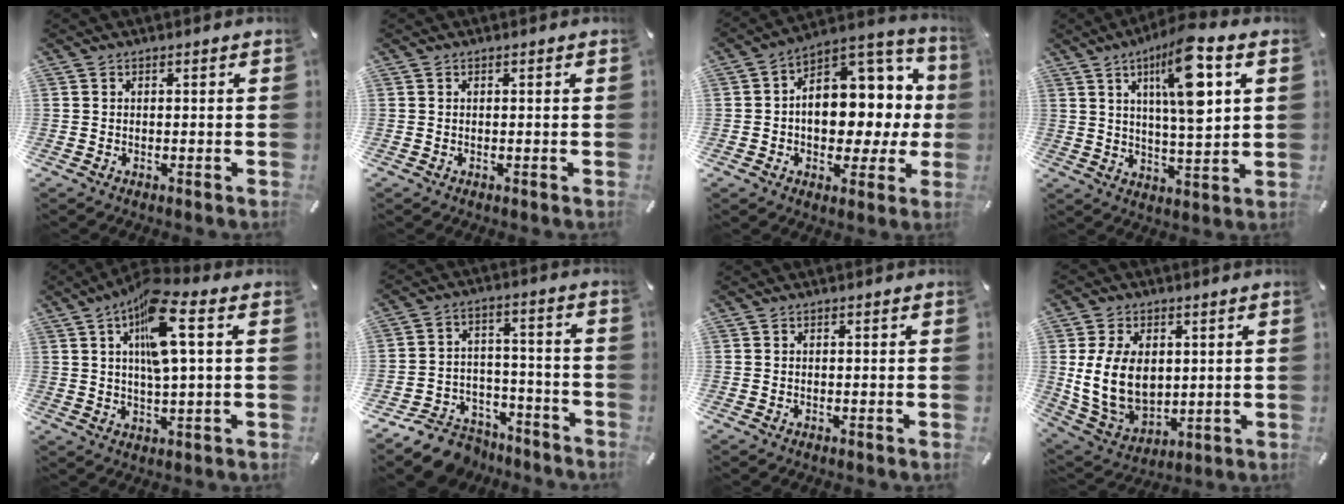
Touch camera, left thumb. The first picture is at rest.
{"total": 0.0}
{"total": 13.7, "force": [0.6, 10.2, 9.0], "torque": [-0.103, -0.022, 0.018]}
{"total": 15.1, "force": [6.0, 4.1, 13.2], "torque": [-0.221, -0.016, 0.091]}
{"total": 12.9, "force": [4.2, 3.3, 11.8], "torque": [-0.223, -0.005, 0.066]}
{"total": 10.6, "force": [-8.4, 6.0, 2.1], "torque": [-0.019, 0.063, -0.149]}
{"total": 0.0}
{"total": 13.8, "force": [2.0, 10.1, 9.1], "torque": [-0.195, -0.001, 0.036]}